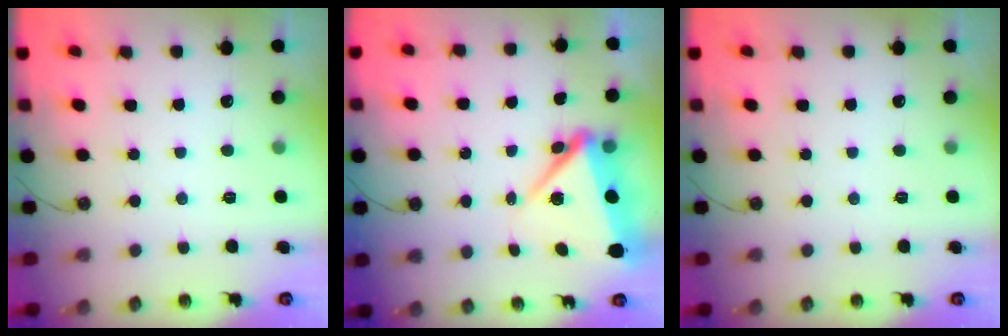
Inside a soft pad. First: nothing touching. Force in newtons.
{"total": 7.5, "press": 7.3, "slide": 1.8}
{"total": 0.0}